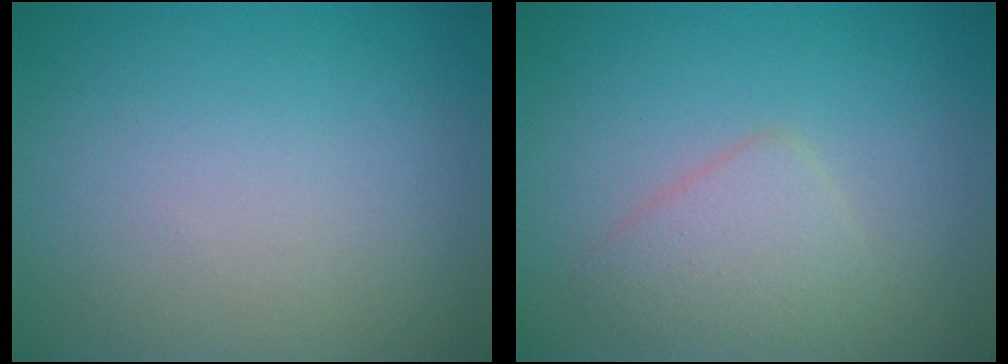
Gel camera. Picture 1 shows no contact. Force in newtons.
{"total": 2.5, "press": 2.5, "slide": 0.2}